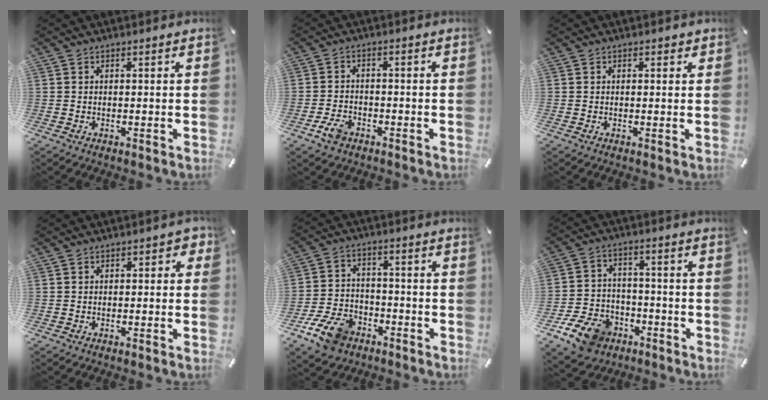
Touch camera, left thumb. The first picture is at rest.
{"total": 4.6, "force": [-2.7, 2.9, 2.2], "torque": [-0.053, 0.011, -0.053]}
{"total": 0.6, "force": [0.1, 0.5, 0.4], "torque": [-0.008, 0.004, 0.001]}
{"total": 2.0, "force": [-0.7, 1.2, 1.4], "torque": [-0.017, 0.005, -0.016]}
{"total": 11.1, "force": [-6.4, 7.5, 5.2], "torque": [-0.096, 0.043, -0.114]}
{"total": 11.6, "force": [-7.1, 8.0, 4.5], "torque": [-0.075, 0.058, -0.126]}